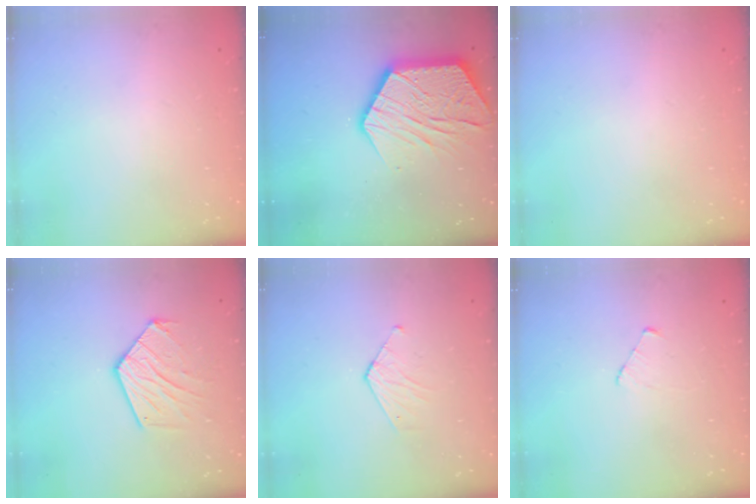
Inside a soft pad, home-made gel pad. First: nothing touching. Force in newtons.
{"total": 19.2, "press": 19.1, "slide": 1.5}
{"total": 0.0}
{"total": 13.0, "press": 13.0, "slide": 0.8}
{"total": 4.4, "press": 4.4, "slide": 0.4}
{"total": 2.9, "press": 2.8, "slide": 0.3}